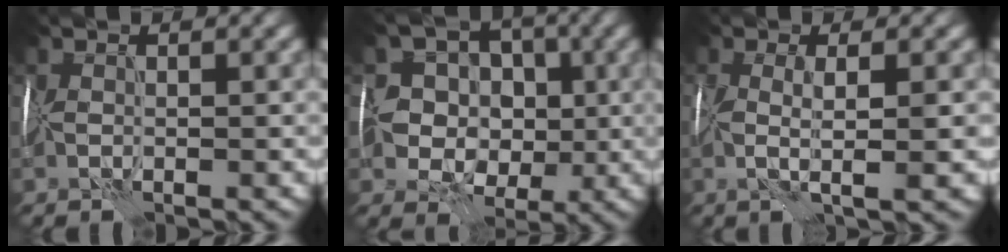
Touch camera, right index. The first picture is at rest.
{"total": 8.1, "force": [0.4, 7.0, 4.1], "torque": [-0.047, 0.011, -0.023]}
{"total": 3.1, "force": [0.0, 0.4, 3.1], "torque": [-0.052, -0.001, 0.000]}